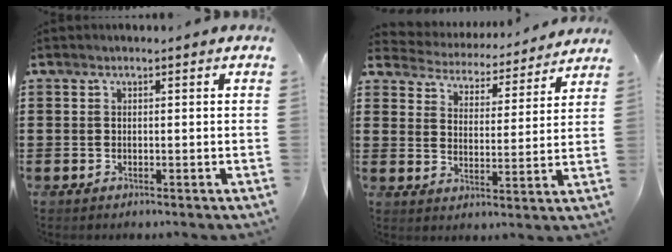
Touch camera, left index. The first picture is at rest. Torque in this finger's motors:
{"motor_torque": [1.19, -0.95, 0.11, -0.04]}